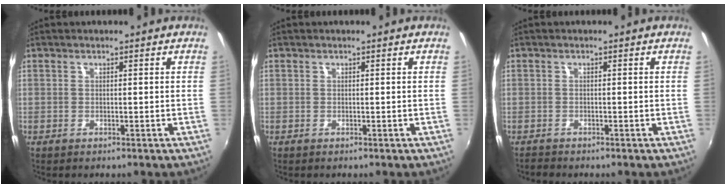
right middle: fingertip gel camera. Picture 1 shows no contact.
{"total": 0.0}
{"total": 1.1, "force": [-1.0, 0.3, -0.1], "torque": [-0.001, 0.000, -0.020]}